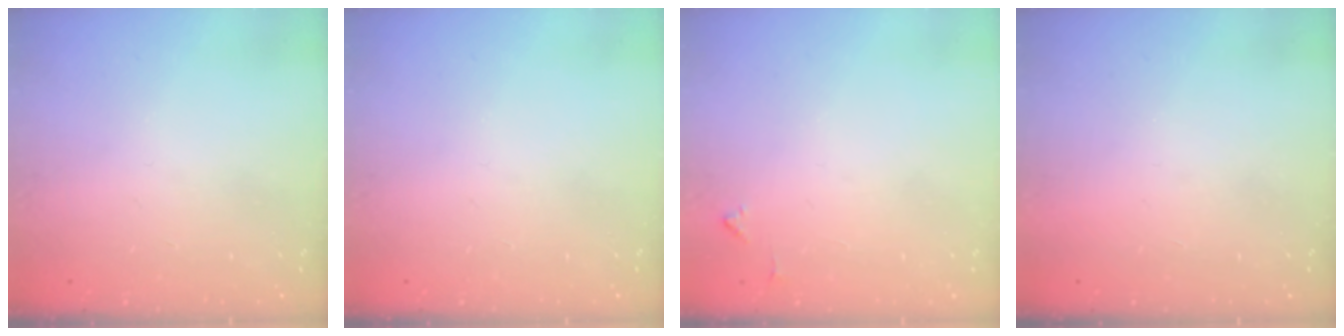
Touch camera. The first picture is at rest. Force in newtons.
{"total": 0.0}
{"total": 4.1, "press": 4.0, "slide": 0.6}
{"total": 1.5, "press": 1.5, "slide": 0.1}